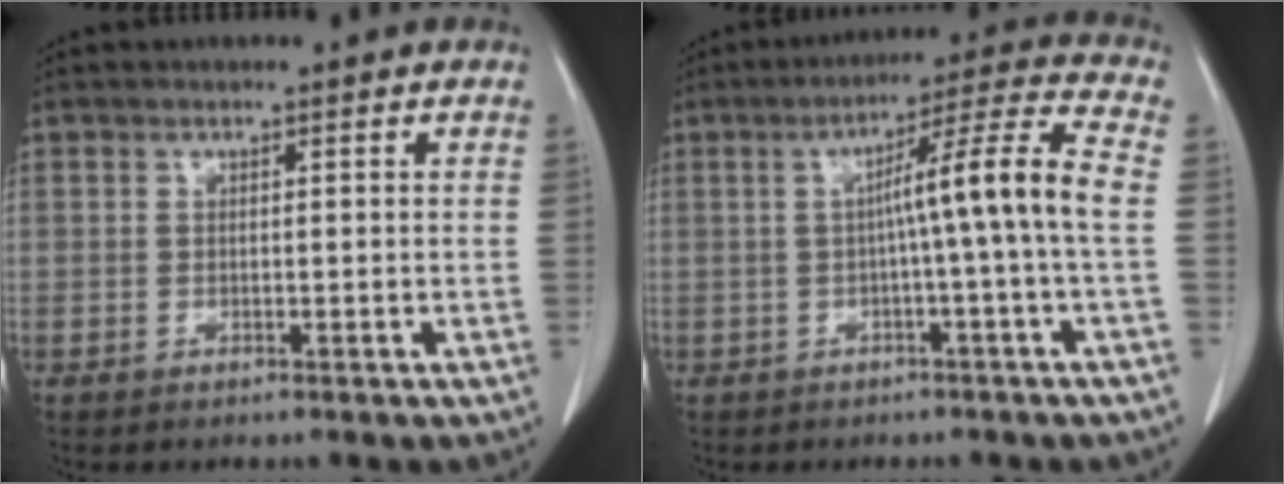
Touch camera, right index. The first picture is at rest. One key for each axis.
{"total": 9.8, "fx": -0.4, "fy": -1.8, "fz": 9.6, "tx": -0.147, "ty": 0.020, "tz": -0.005}